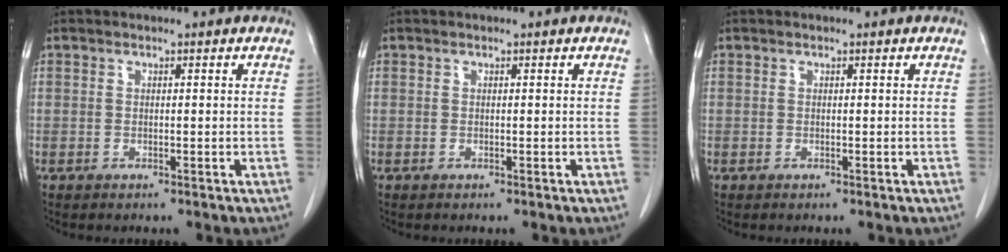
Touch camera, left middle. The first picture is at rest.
{"total": 0.0}
{"total": 0.0}